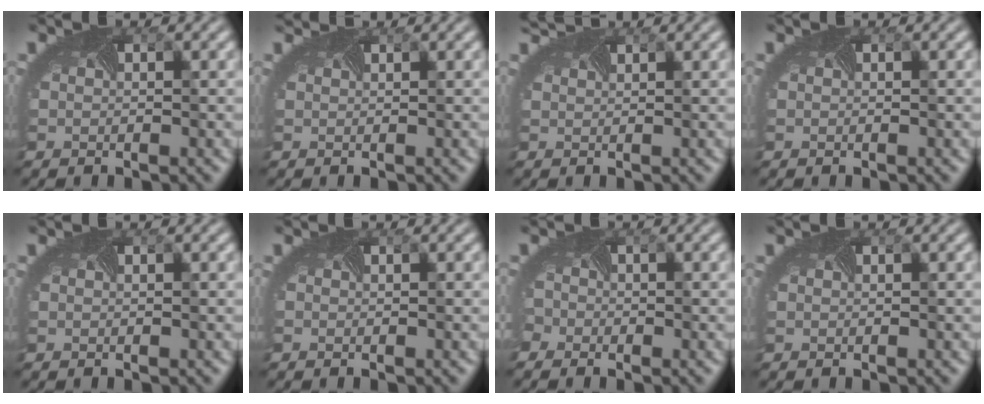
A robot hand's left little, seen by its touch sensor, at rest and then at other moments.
{"total": 1.6, "force": [1.5, -0.3, 0.1], "torque": [-0.008, 0.003, 0.019]}
{"total": 1.8, "force": [1.8, -0.3, 0.0], "torque": [-0.007, 0.006, 0.025]}
{"total": 0.0}
{"total": 0.0}
{"total": 0.0}
{"total": 3.5, "force": [-2.1, 2.5, 1.2], "torque": [-0.036, -0.004, -0.041]}
{"total": 0.0}